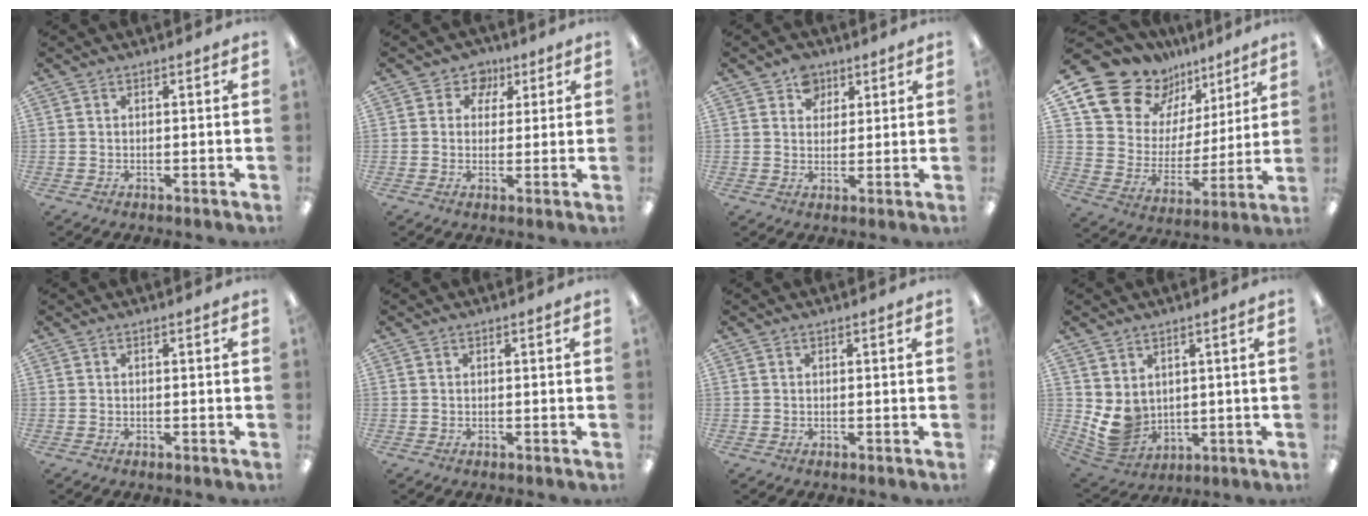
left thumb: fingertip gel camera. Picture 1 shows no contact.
{"total": 5.4, "force": [2.7, 4.4, 1.3], "torque": [-0.021, -0.010, 0.046]}
{"total": 5.9, "force": [3.6, 4.5, 1.5], "torque": [-0.014, -0.008, 0.062]}
{"total": 16.4, "force": [12.9, 9.5, 3.7], "torque": [-0.095, -0.100, 0.241]}
{"total": 0.0}
{"total": 0.0}
{"total": 0.0}
{"total": 7.7, "force": [2.2, 6.4, 3.8], "torque": [-0.098, -0.017, 0.049]}